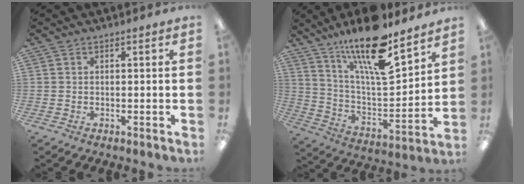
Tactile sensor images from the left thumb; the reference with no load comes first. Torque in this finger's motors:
{"motor_torque": [0.82, 0.20, 1.73, -1.05, 0.14]}